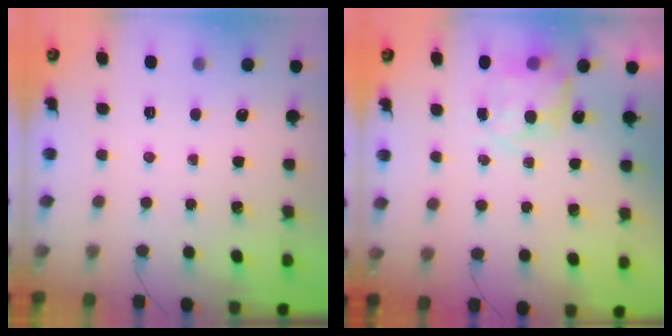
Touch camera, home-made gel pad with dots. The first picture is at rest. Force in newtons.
{"total": 8.3, "press": 8.2, "slide": 1.1}